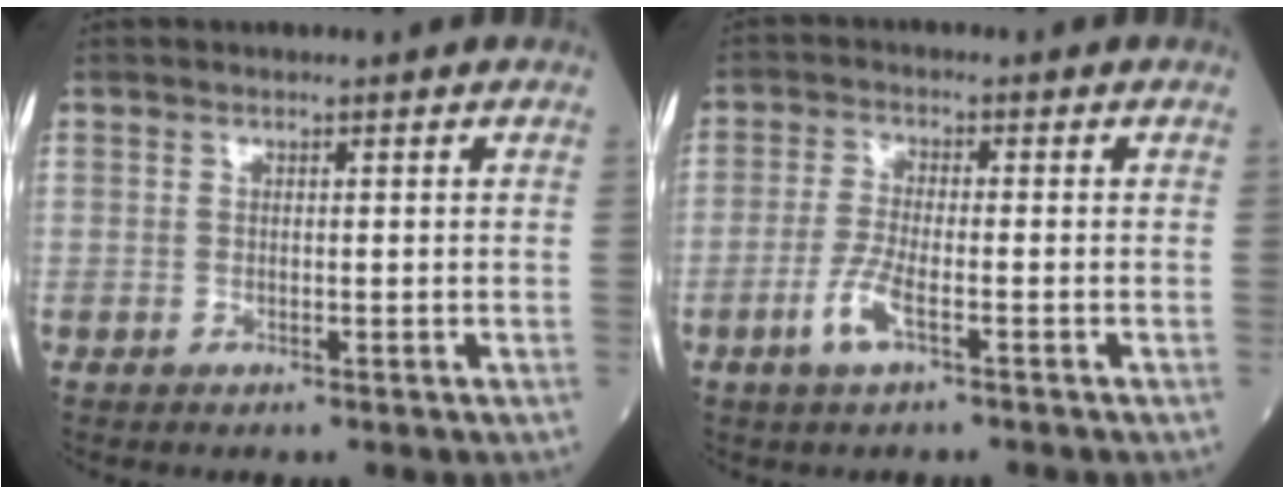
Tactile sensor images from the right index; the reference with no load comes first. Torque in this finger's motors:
{"motor_torque": [0.70, -0.29, 0.06, 0.02]}